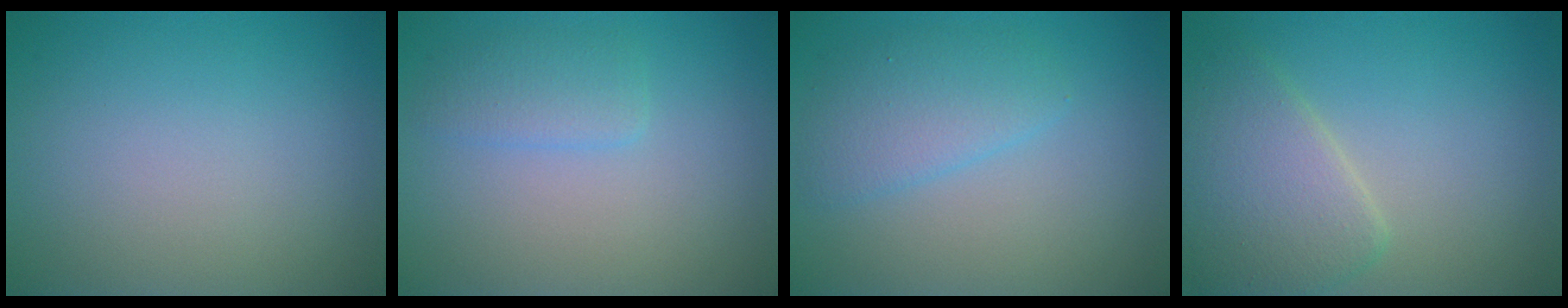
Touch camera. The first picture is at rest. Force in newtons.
{"total": 1.9, "press": 1.9, "slide": 0.1}
{"total": 3.0, "press": 3.0, "slide": 0.2}
{"total": 4.7, "press": 4.7, "slide": 0.2}